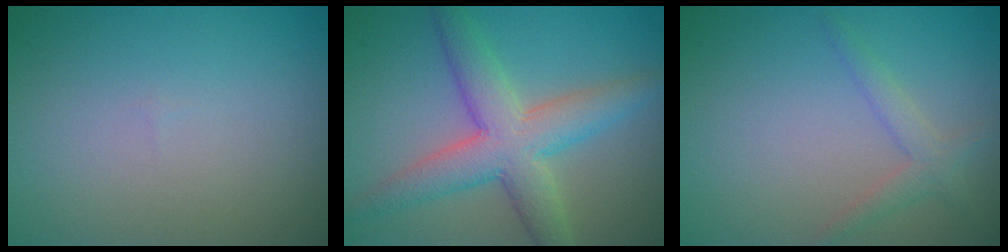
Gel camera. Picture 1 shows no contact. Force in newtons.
{"total": 6.3, "press": 6.3, "slide": 0.3}
{"total": 2.0, "press": 2.0, "slide": 0.1}